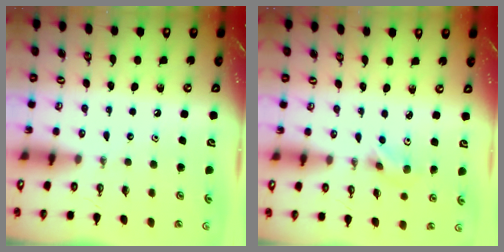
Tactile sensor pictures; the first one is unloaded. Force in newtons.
{"total": 2.9, "press": 2.7, "slide": 1.2}